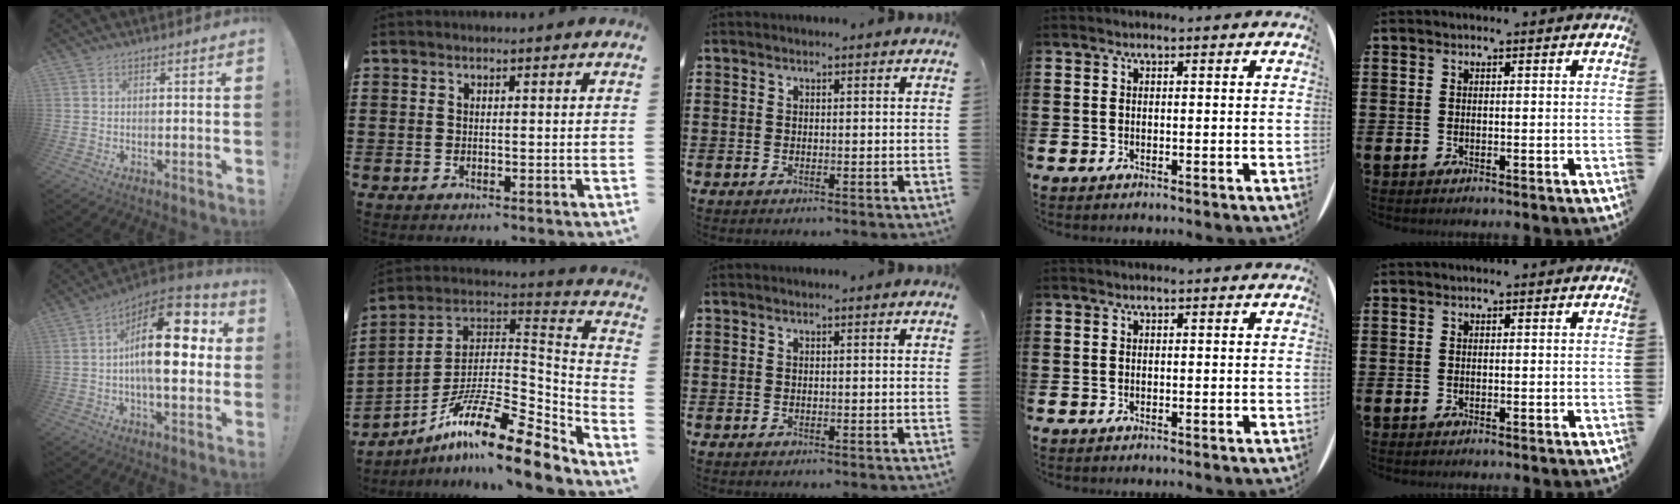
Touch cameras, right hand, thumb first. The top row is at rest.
{"thumb": {"total": 21.4, "force": [2.4, 9.5, 19.0], "torque": [-0.297, -0.003, 0.033]}, "index": {"total": 16.2, "force": [-11.1, 3.6, 11.2], "torque": [-0.193, 0.024, -0.199]}}